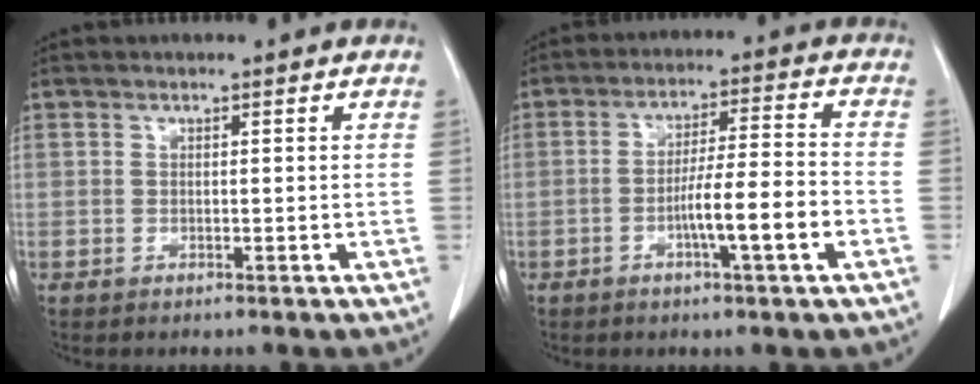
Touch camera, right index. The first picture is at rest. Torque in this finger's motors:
{"motor_torque": [1.25, -0.85, 0.61, 0.13]}